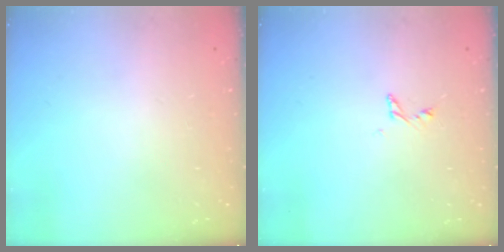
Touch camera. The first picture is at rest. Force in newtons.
{"total": 3.9, "press": 3.9, "slide": 0.4}